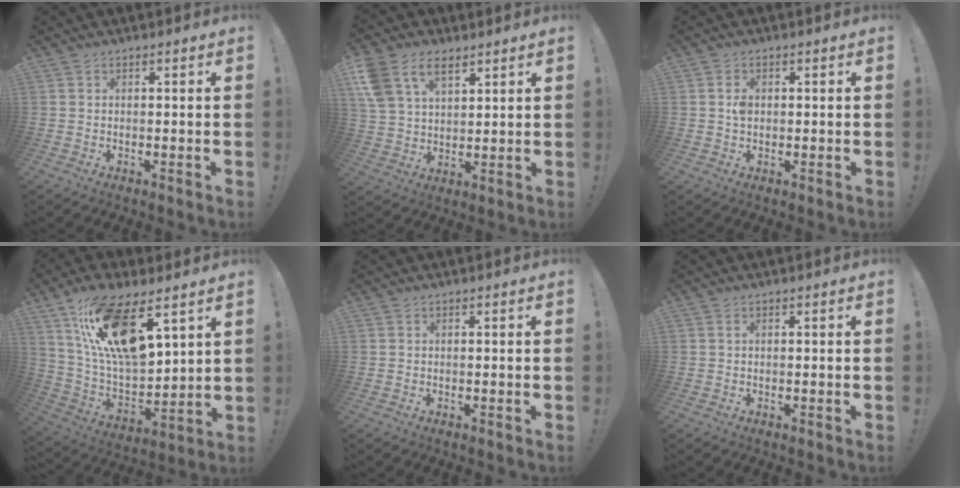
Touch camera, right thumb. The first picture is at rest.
{"total": 11.4, "force": [6.5, 7.0, 6.2], "torque": [-0.125, -0.017, 0.127]}
{"total": 2.1, "force": [0.1, 1.5, 1.5], "torque": [-0.021, 0.001, -0.001]}
{"total": 19.4, "force": [11.0, 8.0, 13.8], "torque": [-0.265, -0.060, 0.192]}
{"total": 0.0}
{"total": 0.5, "force": [0.1, 0.1, 0.5], "torque": [-0.016, 0.003, 0.002]}